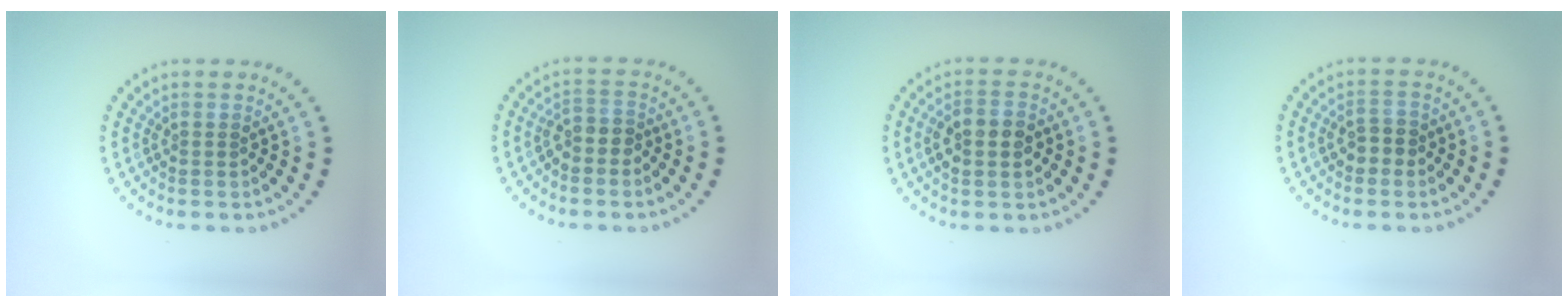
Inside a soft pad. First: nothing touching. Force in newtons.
{"total": 1.8, "press": 1.6, "slide": 0.9}
{"total": 3.0, "press": 2.9, "slide": 0.4}
{"total": 1.9, "press": 1.8, "slide": 0.7}